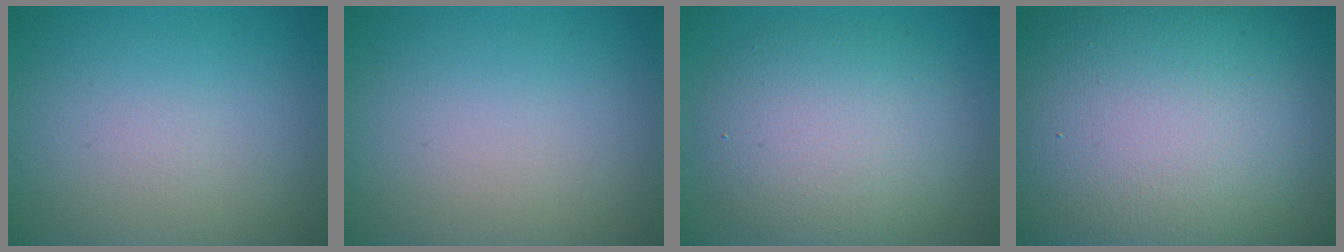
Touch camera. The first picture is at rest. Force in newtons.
{"total": 0.0}
{"total": 7.1, "press": 7.1, "slide": 0.5}
{"total": 24.0, "press": 24.0, "slide": 1.2}